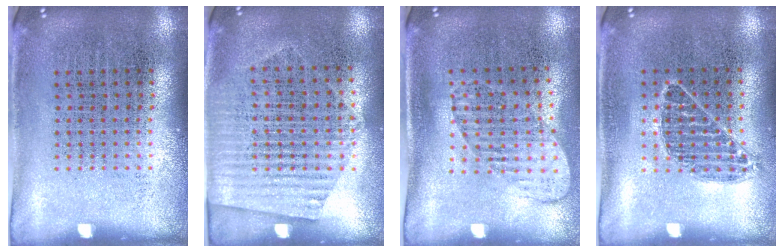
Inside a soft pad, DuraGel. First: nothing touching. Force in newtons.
{"total": 1.5, "press": 1.2, "slide": 0.9}
{"total": 1.5, "press": 1.2, "slide": 0.8}
{"total": 0.7, "press": 0.7, "slide": 0.3}